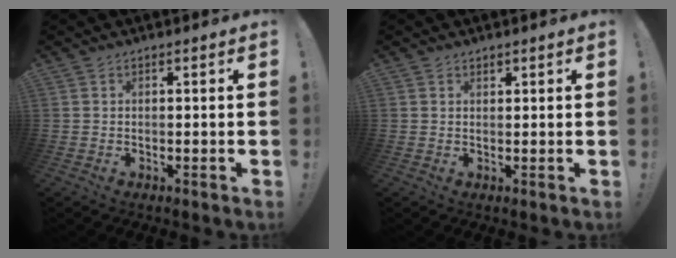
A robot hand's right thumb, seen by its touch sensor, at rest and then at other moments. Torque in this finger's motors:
{"motor_torque": [-0.01, 0.22, 0.29, -0.12, -0.01]}